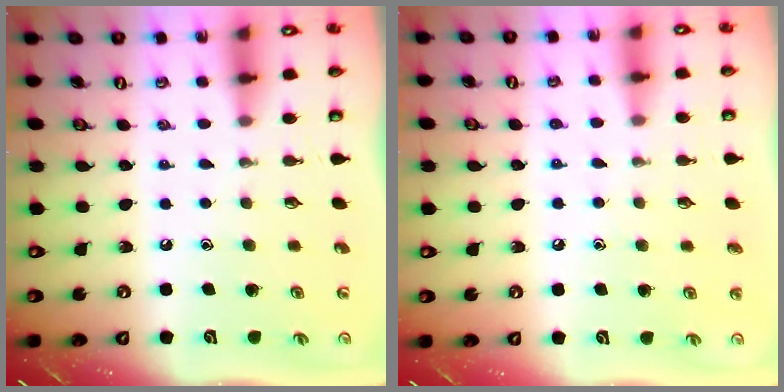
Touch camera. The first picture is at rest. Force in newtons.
{"total": 3.5, "press": 3.5, "slide": 0.4}